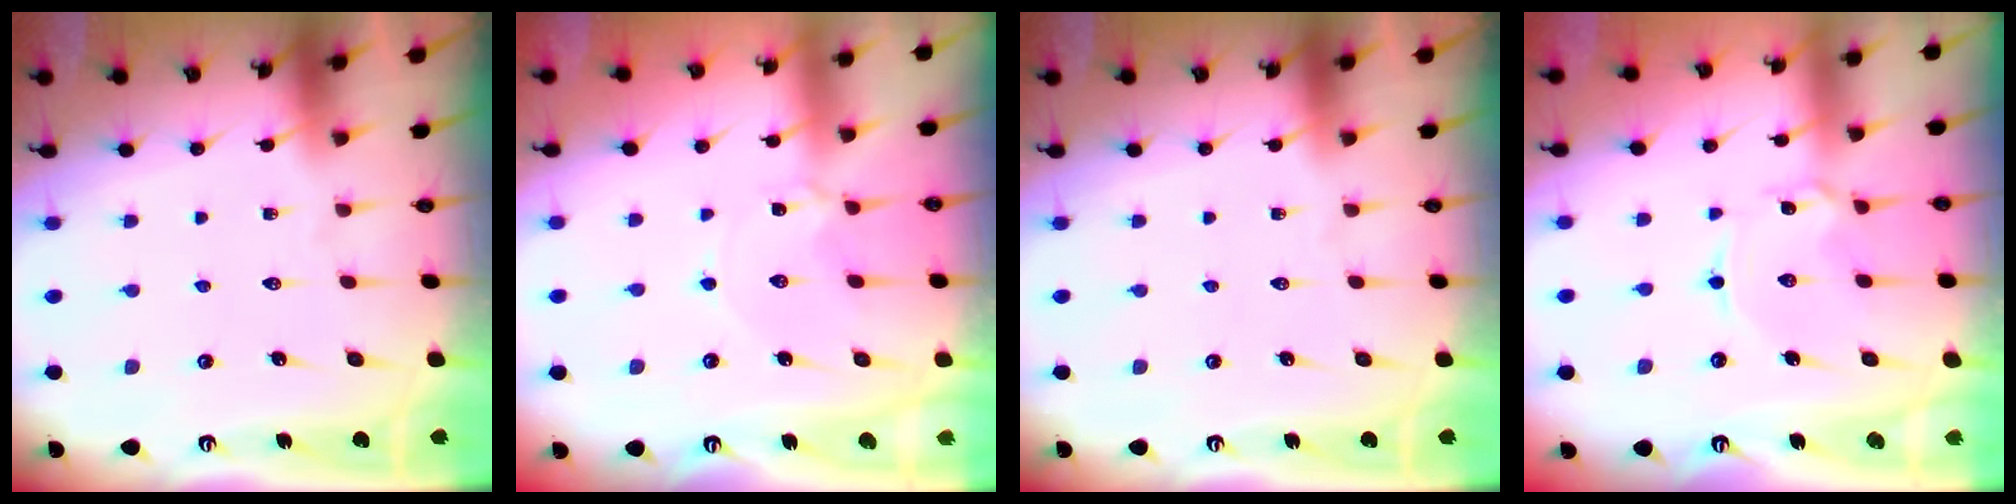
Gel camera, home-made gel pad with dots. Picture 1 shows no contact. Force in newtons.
{"total": 1.4, "press": 1.3, "slide": 0.3}
{"total": 0.0}
{"total": 2.2, "press": 2.2, "slide": 0.3}